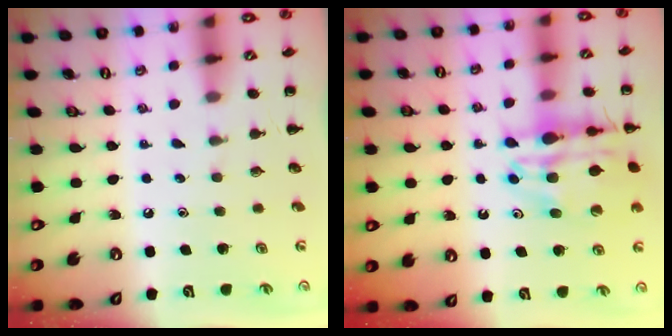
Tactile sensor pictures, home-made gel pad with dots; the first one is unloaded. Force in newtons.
{"total": 16.0, "press": 15.7, "slide": 3.0}